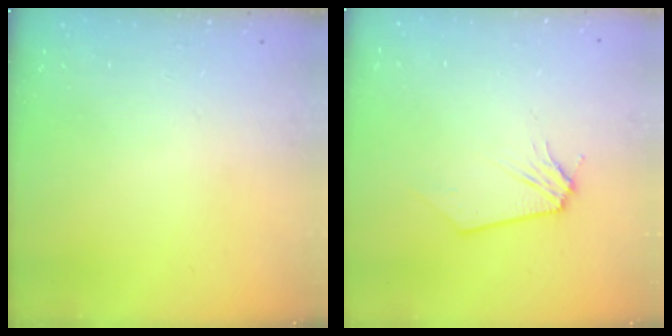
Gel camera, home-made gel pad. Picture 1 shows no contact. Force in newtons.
{"total": 0.0}